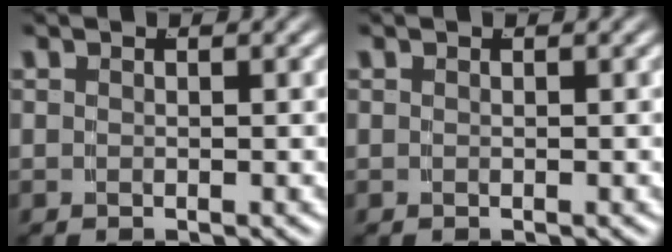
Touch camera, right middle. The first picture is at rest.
{"total": 0.0}